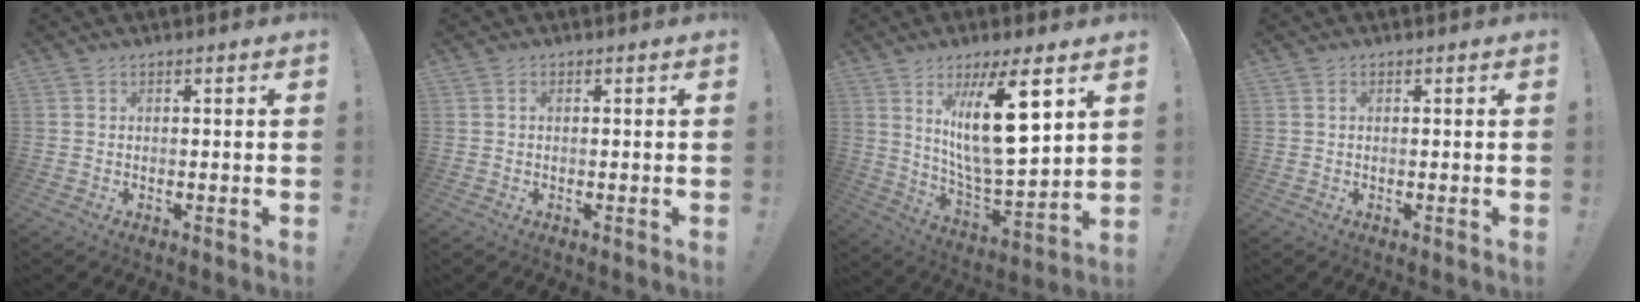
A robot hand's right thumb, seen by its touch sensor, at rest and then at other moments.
{"total": 0.0}
{"total": 20.2, "force": [8.5, 5.1, 17.6], "torque": [-0.312, -0.053, 0.126]}
{"total": 0.0}